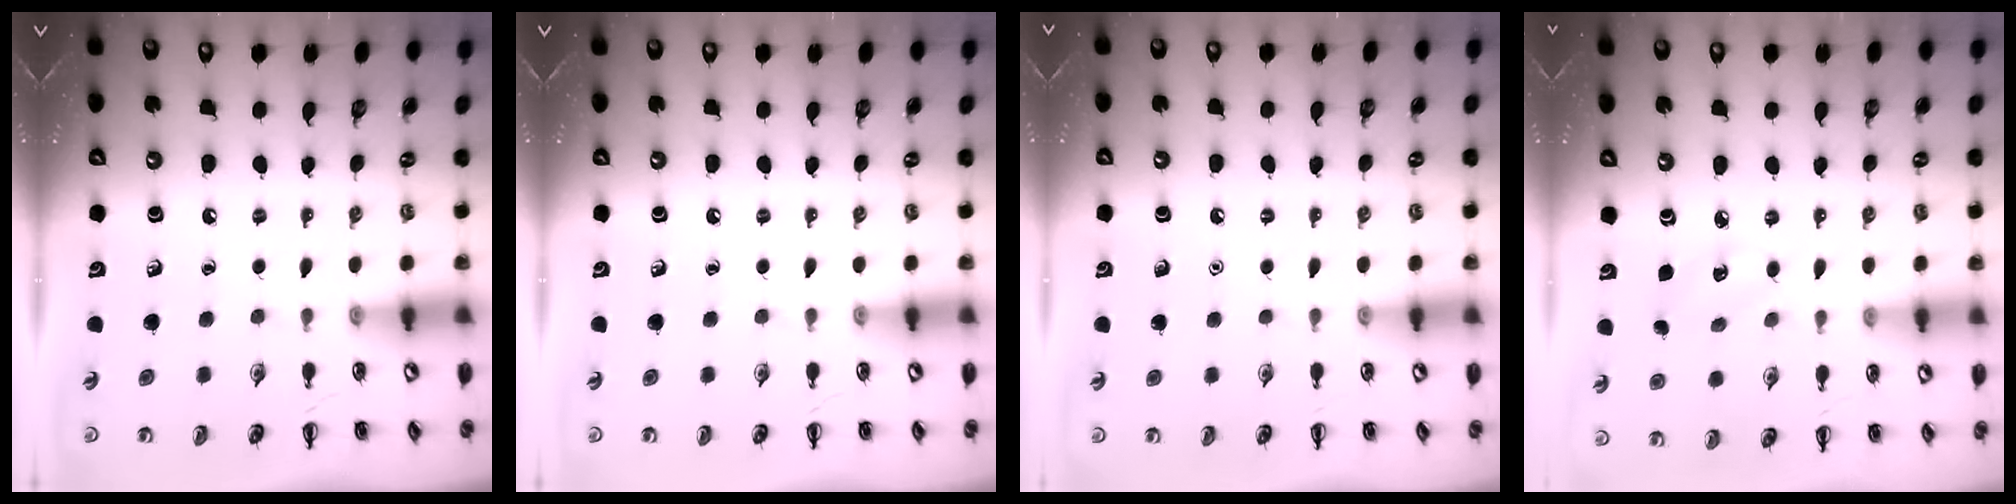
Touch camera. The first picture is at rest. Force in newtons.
{"total": 0.0}
{"total": 1.6, "press": 1.6, "slide": 0.1}
{"total": 3.7, "press": 3.6, "slide": 0.7}